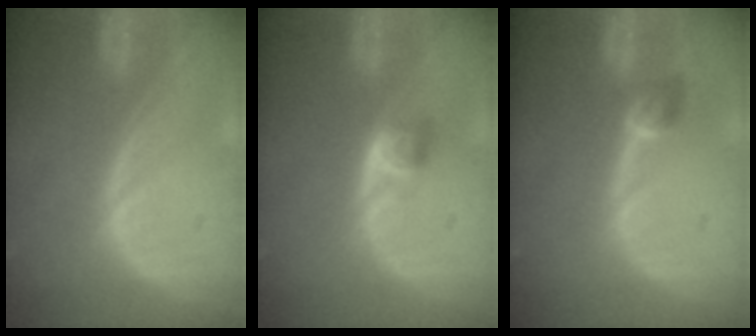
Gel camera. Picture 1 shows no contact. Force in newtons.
{"total": 2.7, "press": 2.4, "slide": 1.1}
{"total": 2.6, "press": 2.4, "slide": 1.0}